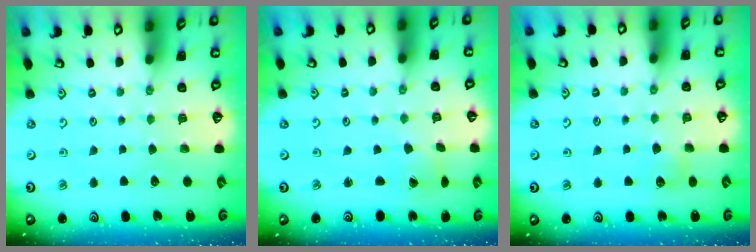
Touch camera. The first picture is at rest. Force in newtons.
{"total": 1.6, "press": 1.5, "slide": 0.1}
{"total": 4.3, "press": 4.3, "slide": 0.6}